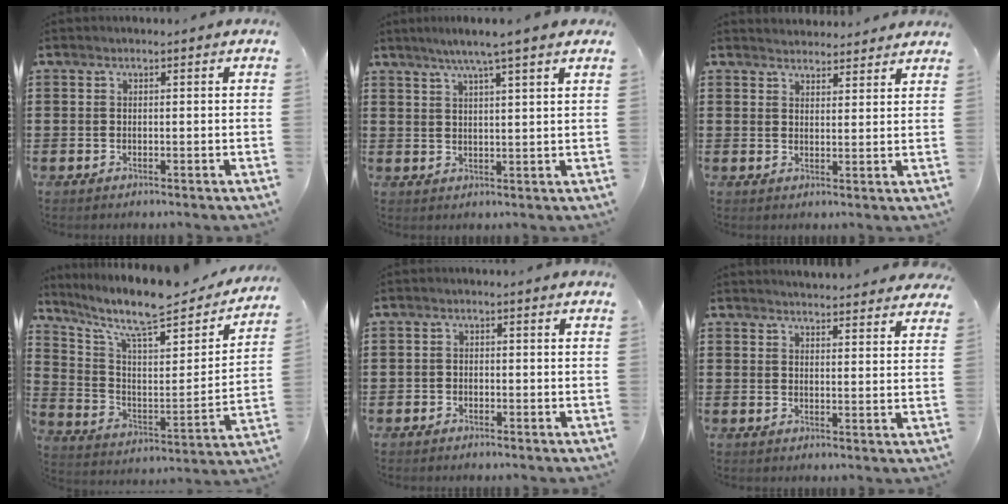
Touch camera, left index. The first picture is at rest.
{"total": 4.7, "force": [3.7, -0.6, 3.0], "torque": [-0.067, -0.008, 0.062]}
{"total": 2.7, "force": [2.7, 0.2, -0.2], "torque": [-0.004, -0.008, 0.051]}
{"total": 10.1, "force": [8.2, 1.7, 5.6], "torque": [-0.128, -0.063, 0.134]}
{"total": 1.1, "force": [-0.9, 0.7, 0.0], "torque": [-0.004, 0.002, -0.021]}
{"total": 3.2, "force": [3.2, -0.2, 0.1], "torque": [-0.006, -0.018, 0.056]}